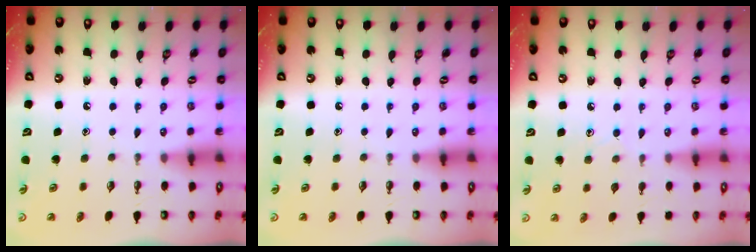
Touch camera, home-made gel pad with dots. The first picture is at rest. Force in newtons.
{"total": 0.0}
{"total": 7.3, "press": 7.2, "slide": 0.7}